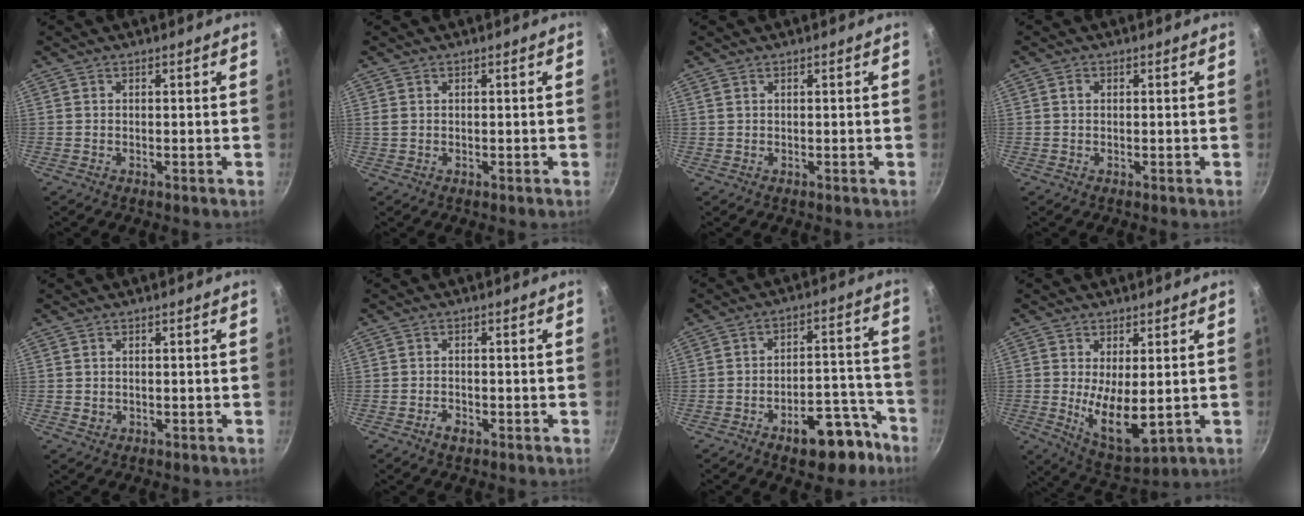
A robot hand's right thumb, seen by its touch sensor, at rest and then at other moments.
{"total": 0.8, "force": [0.2, 0.6, 0.5], "torque": [-0.010, 0.001, 0.007]}
{"total": 0.5, "force": [0.4, 0.3, 0.3], "torque": [-0.006, 0.001, 0.007]}
{"total": 1.0, "force": [0.2, 0.8, 0.6], "torque": [-0.010, 0.005, 0.003]}
{"total": 0.9, "force": [0.1, 0.7, 0.4], "torque": [-0.005, -0.002, 0.003]}
{"total": 2.2, "force": [-1.3, 1.2, 1.3], "torque": [-0.023, 0.011, -0.024]}
{"total": 13.5, "force": [-7.9, 6.8, 8.6], "torque": [-0.064, 0.074, -0.100]}
{"total": 10.1, "force": [-0.1, 4.3, 9.1], "torque": [-0.146, -0.026, 0.017]}